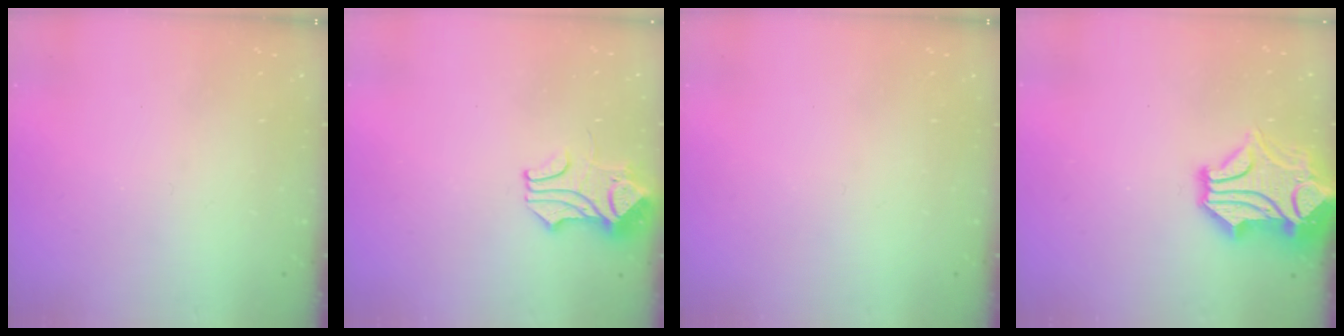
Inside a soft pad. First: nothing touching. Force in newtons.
{"total": 1.8, "press": 1.6, "slide": 0.7}
{"total": 0.0}
{"total": 7.3, "press": 7.1, "slide": 1.6}